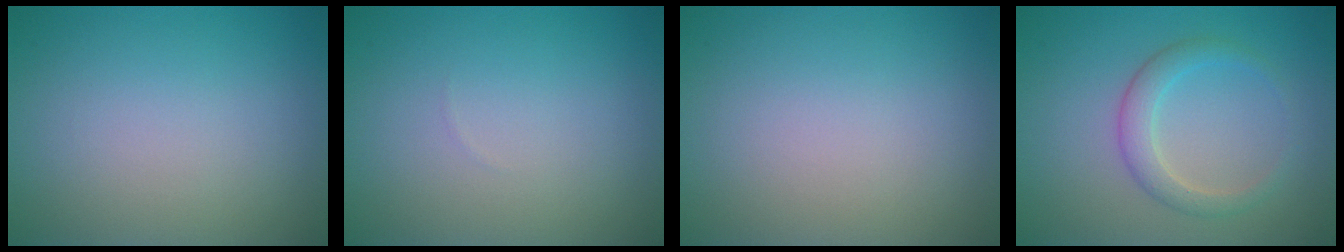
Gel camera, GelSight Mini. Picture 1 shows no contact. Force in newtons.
{"total": 0.0}
{"total": 0.0}
{"total": 2.4, "press": 2.4, "slide": 0.1}